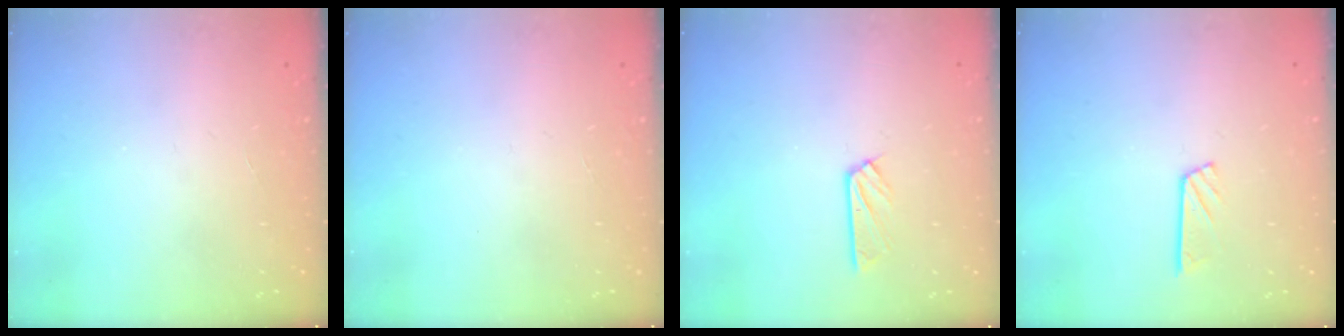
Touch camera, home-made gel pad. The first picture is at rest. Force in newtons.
{"total": 0.0}
{"total": 4.3, "press": 4.3, "slide": 0.4}
{"total": 4.8, "press": 4.8, "slide": 0.3}